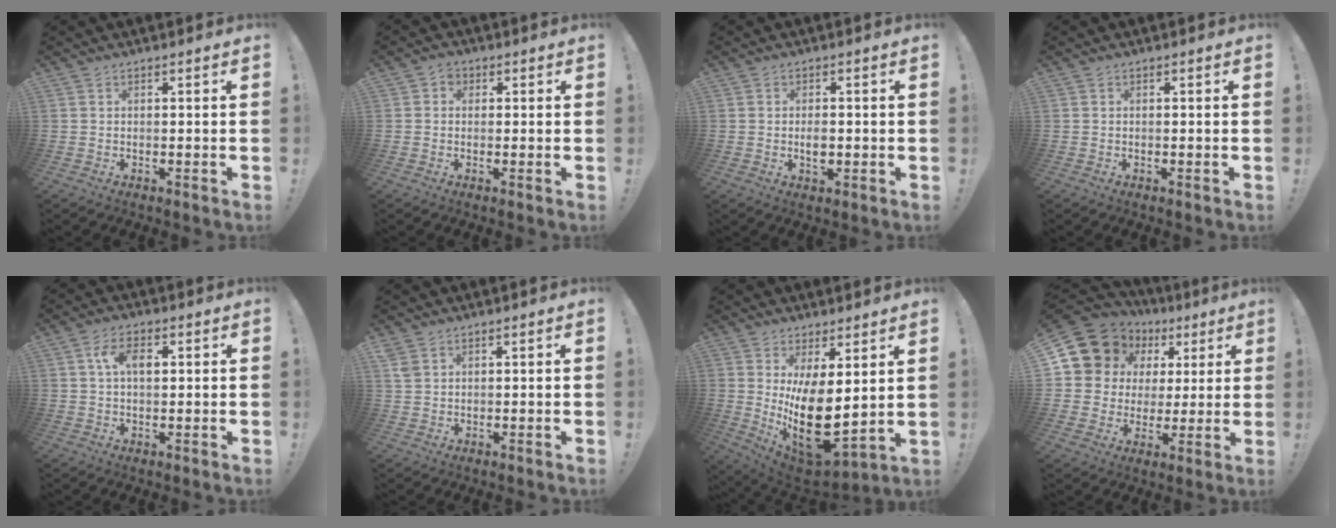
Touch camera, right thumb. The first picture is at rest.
{"total": 2.5, "force": [0.1, 2.1, 1.4], "torque": [-0.020, 0.002, 0.001]}
{"total": 3.3, "force": [-0.6, 2.5, 2.0], "torque": [-0.012, -0.003, -0.014]}
{"total": 0.0}
{"total": 5.8, "force": [1.5, 3.0, 4.8], "torque": [-0.087, 0.009, 0.025]}
{"total": 2.7, "force": [1.7, 1.7, 1.3], "torque": [-0.025, -0.002, 0.033]}
{"total": 17.0, "force": [2.0, 8.1, 14.8], "torque": [-0.235, -0.048, 0.051]}
{"total": 13.5, "force": [6.9, 10.5, 4.8], "torque": [-0.082, -0.039, 0.143]}